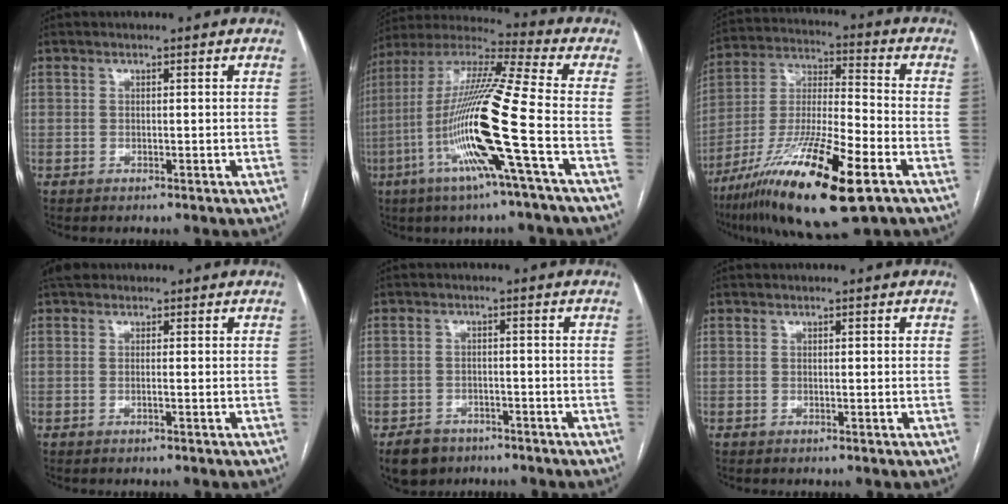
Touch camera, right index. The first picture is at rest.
{"total": 18.8, "force": [-5.9, -1.2, 17.8], "torque": [-0.361, -0.015, -0.125]}
{"total": 21.2, "force": [-11.1, 2.7, 17.8], "torque": [-0.336, -0.043, -0.195]}
{"total": 1.5, "force": [0.7, 0.6, 1.2], "torque": [-0.032, 0.010, 0.010]}
{"total": 6.3, "force": [-4.3, 4.1, 2.0], "torque": [-0.041, 0.001, -0.067]}
{"total": 0.0}